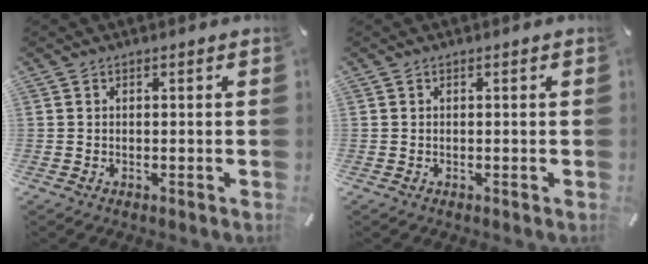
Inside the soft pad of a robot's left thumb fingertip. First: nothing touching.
{"total": 0.0}